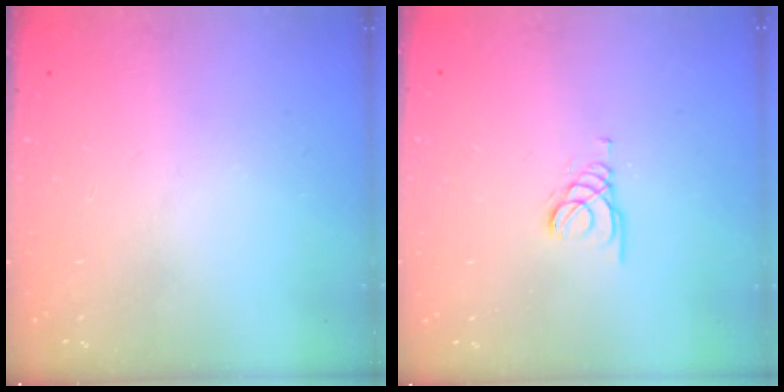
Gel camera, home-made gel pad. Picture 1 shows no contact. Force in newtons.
{"total": 1.5, "press": 1.5, "slide": 0.1}